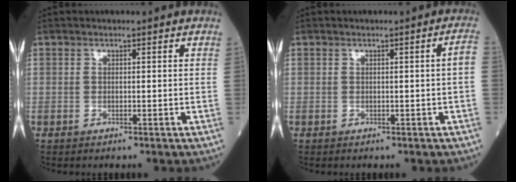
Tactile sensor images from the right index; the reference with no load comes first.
{"total": 1.7, "force": [-0.2, -0.2, 1.7], "torque": [-0.017, 0.001, -0.002]}